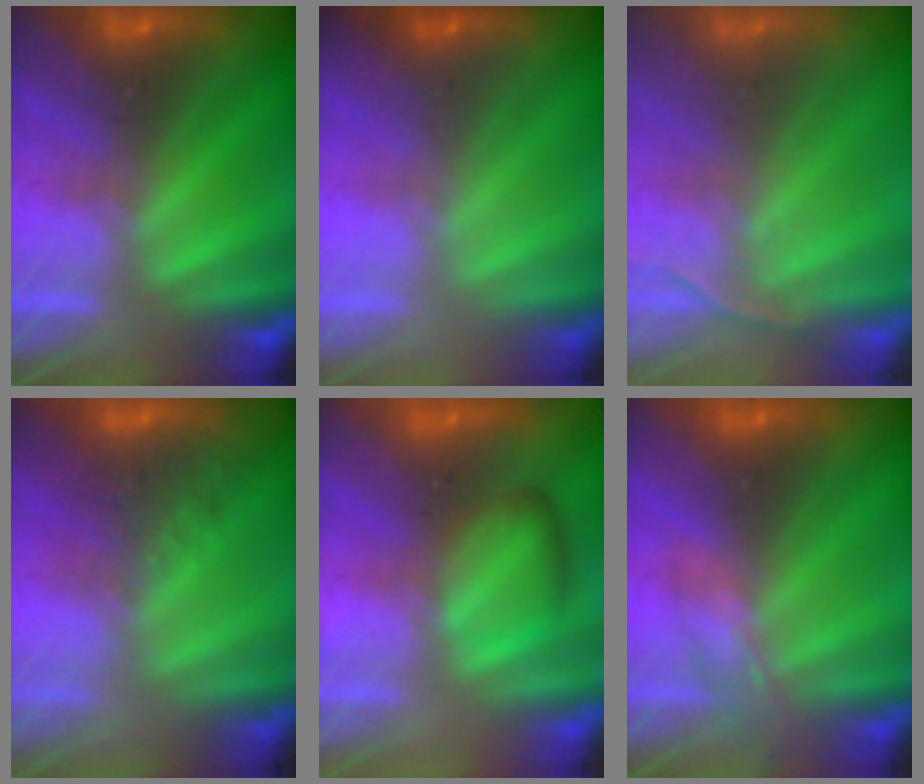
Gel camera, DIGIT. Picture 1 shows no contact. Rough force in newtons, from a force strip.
{"total": 1.5}
{"total": 1.6}
{"total": 2.7}
{"total": 2.4}
{"total": 2.3}